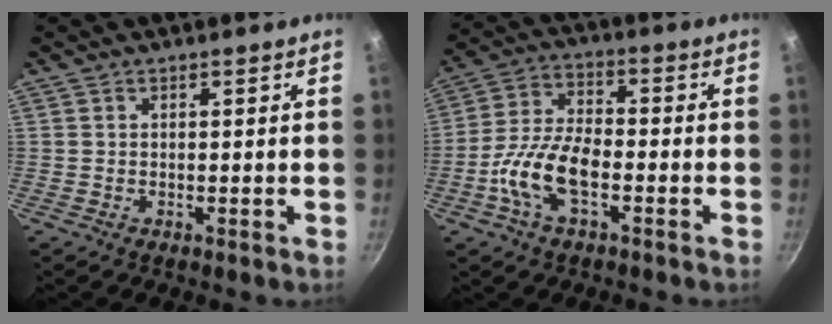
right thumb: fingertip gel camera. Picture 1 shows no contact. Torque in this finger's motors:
{"motor_torque": [1.71, 1.61, 0.84, -0.69, 0.12]}